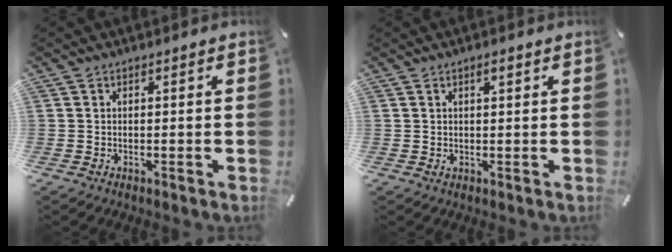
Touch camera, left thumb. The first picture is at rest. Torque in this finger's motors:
{"motor_torque": [0.32, 0.31, 0.21, -0.22, 0.04]}